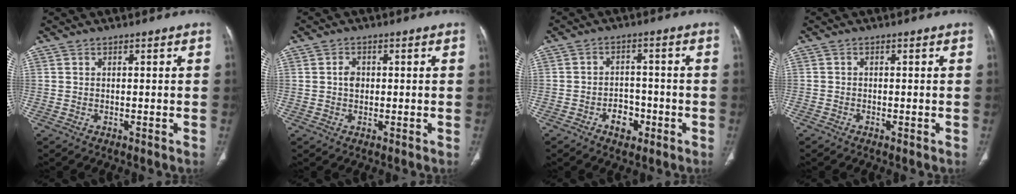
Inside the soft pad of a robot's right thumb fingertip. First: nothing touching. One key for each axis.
{"total": 2.4, "fx": 0.2, "fy": 1.8, "fz": 1.5, "tx": -0.020, "ty": 0.004, "tz": 0.005}
{"total": 5.0, "fx": -2.4, "fy": 3.6, "fz": 2.6, "tx": -0.013, "ty": 0.025, "tz": -0.036}
{"total": 0.7, "fx": -0.5, "fy": 0.5, "fz": 0.0, "tx": 0.001, "ty": 0.003, "tz": -0.014}